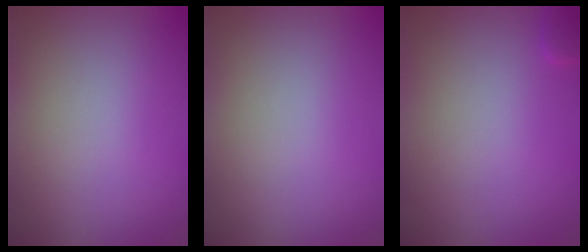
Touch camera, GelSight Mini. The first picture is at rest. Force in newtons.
{"total": 0.0}
{"total": 0.8, "press": 0.8, "slide": 0.1}